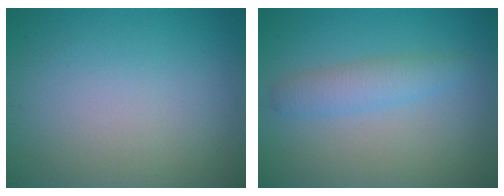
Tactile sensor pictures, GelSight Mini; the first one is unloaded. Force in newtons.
{"total": 2.4, "press": 2.4, "slide": 0.1}